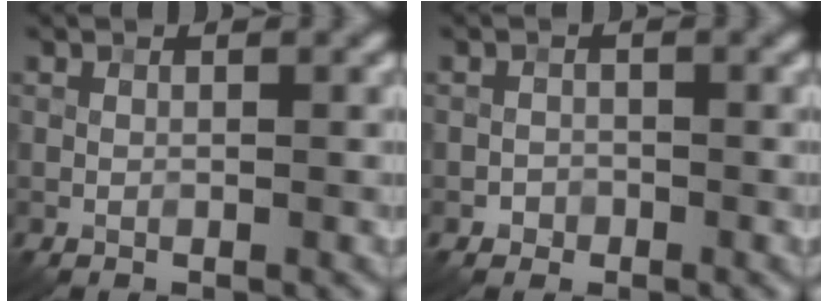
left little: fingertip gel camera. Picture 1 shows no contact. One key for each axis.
{"total": 0.9, "fx": -0.6, "fy": 0.7, "fz": 0.0, "tx": 0.005, "ty": 0.002, "tz": -0.009}